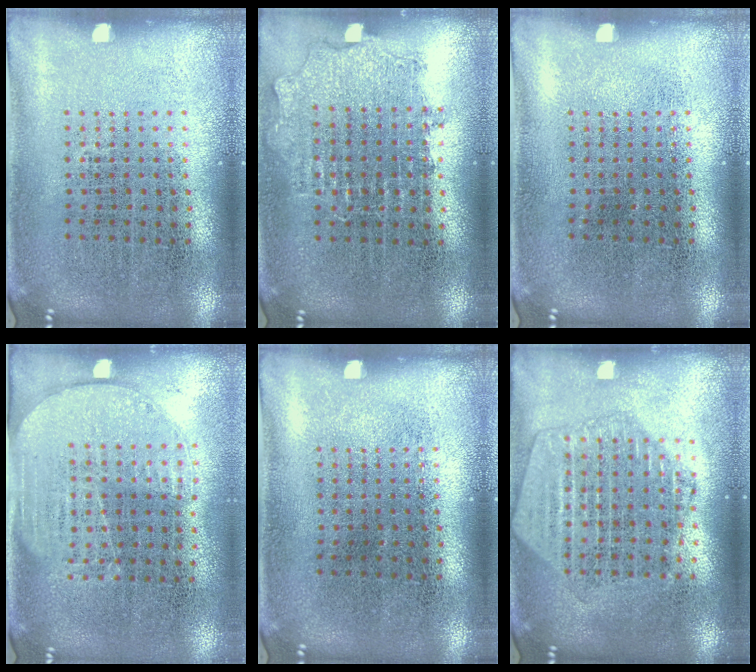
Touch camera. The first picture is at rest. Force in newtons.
{"total": 0.9, "press": 0.8, "slide": 0.3}
{"total": 0.0}
{"total": 1.7, "press": 1.4, "slide": 0.8}
{"total": 0.0}
{"total": 2.1, "press": 1.9, "slide": 0.9}